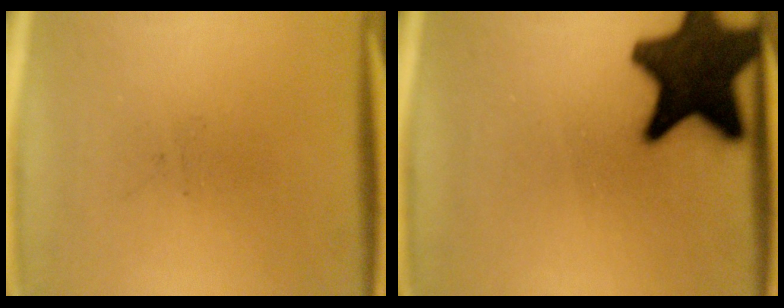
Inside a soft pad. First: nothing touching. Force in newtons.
{"total": 17.7}